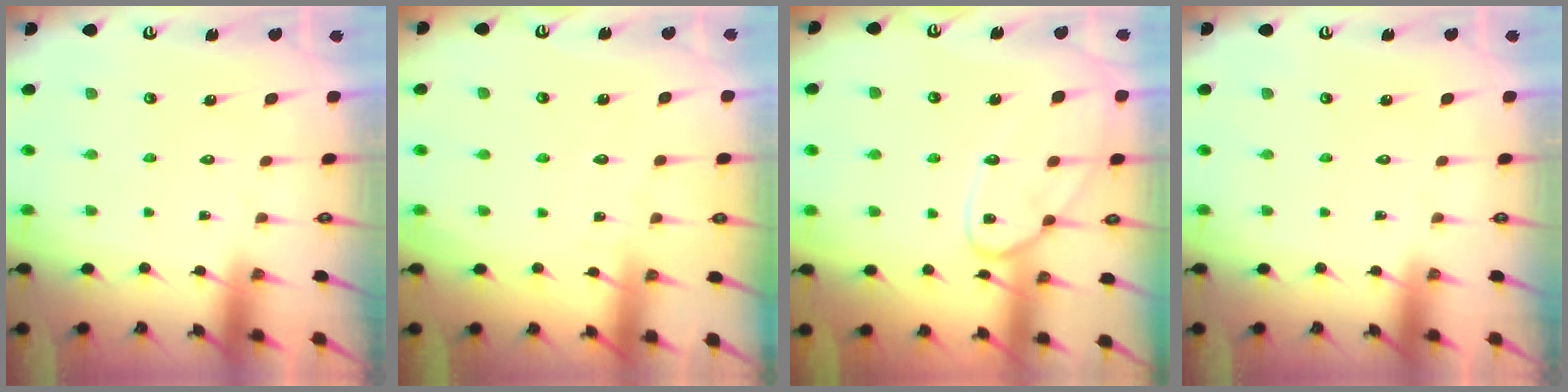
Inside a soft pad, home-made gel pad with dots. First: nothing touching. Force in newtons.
{"total": 2.3, "press": 2.3, "slide": 0.2}
{"total": 12.8, "press": 12.7, "slide": 1.2}
{"total": 0.0}